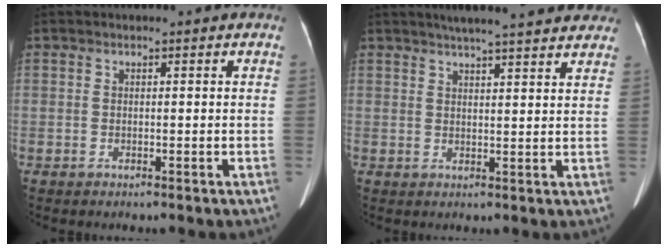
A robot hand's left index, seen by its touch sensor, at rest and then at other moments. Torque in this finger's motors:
{"motor_torque": [-0.07, -0.21, -0.02, 0.05]}